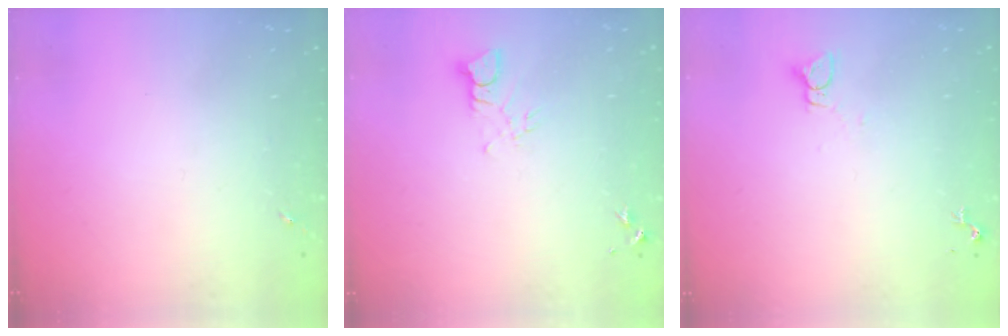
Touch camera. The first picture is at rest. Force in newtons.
{"total": 3.2, "press": 3.2, "slide": 0.2}
{"total": 2.2, "press": 2.2, "slide": 0.1}